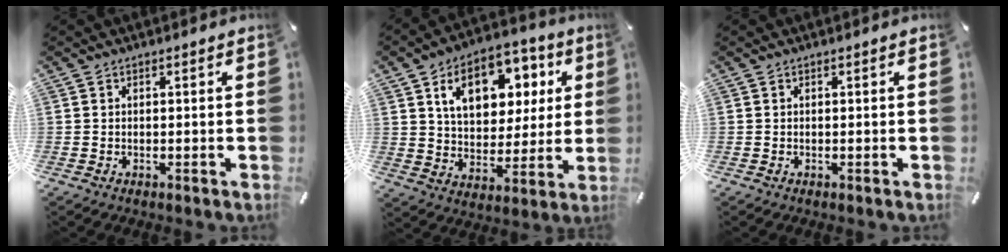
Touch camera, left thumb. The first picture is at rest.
{"total": 14.9, "force": [6.6, 10.6, 8.1], "torque": [-0.132, -0.014, 0.120]}
{"total": 0.0}